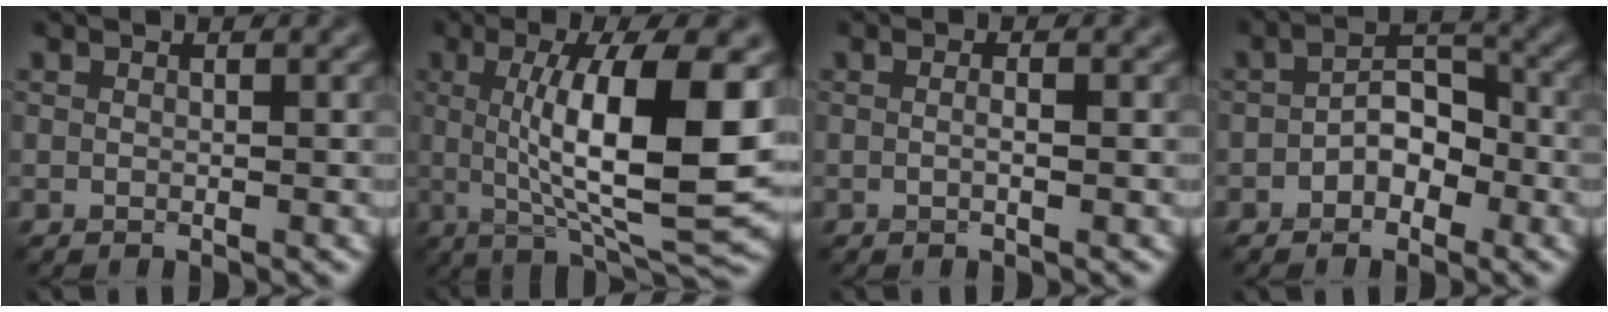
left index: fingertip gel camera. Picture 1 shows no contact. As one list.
[{"total": 11.1, "force": [1.2, 2.5, 10.7], "torque": [-0.158, -0.004, 0.026]}, {"total": 0.9, "force": [0.1, 0.0, 0.9], "torque": [-0.013, -0.006, 0.001]}, {"total": 3.1, "force": [-1.2, 1.9, 2.1], "torque": [-0.034, 0.015, -0.023]}]